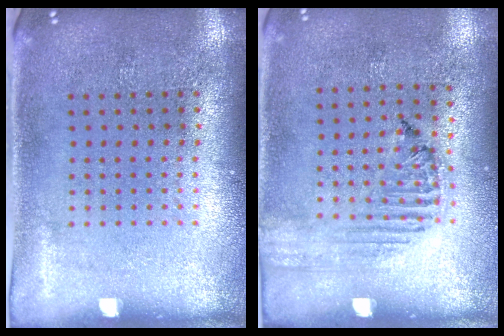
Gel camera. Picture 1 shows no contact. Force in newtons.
{"total": 1.3, "press": 1.3, "slide": 0.2}